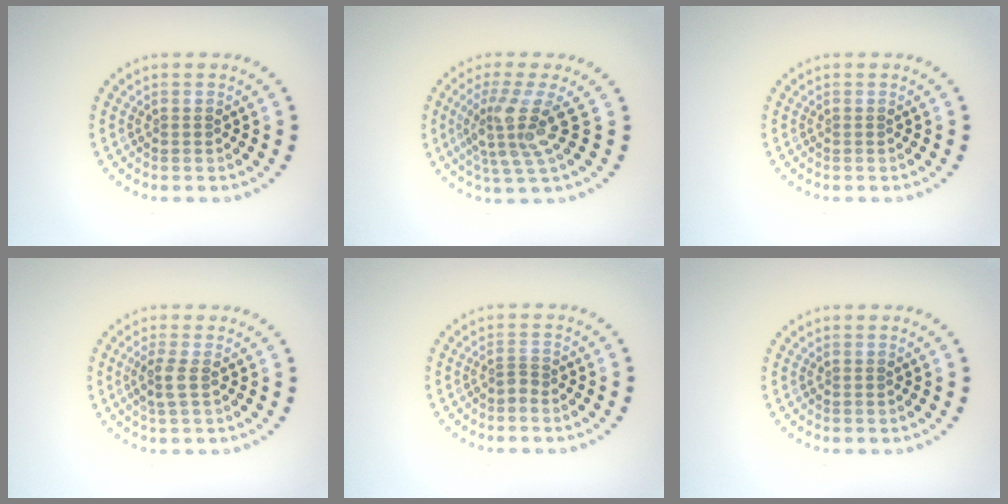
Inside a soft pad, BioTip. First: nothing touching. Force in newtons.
{"total": 4.3, "press": 3.1, "slide": 3.0}
{"total": 0.0}
{"total": 1.7, "press": 1.4, "slide": 0.9}
{"total": 0.7, "press": 0.4, "slide": 0.6}
{"total": 0.0}